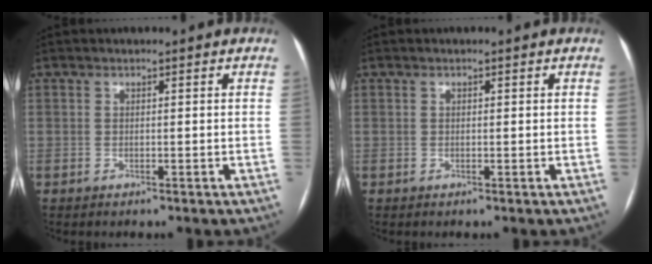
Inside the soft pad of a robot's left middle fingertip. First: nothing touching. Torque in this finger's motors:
{"motor_torque": [-0.30, 0.04, 0.10, 0.02]}